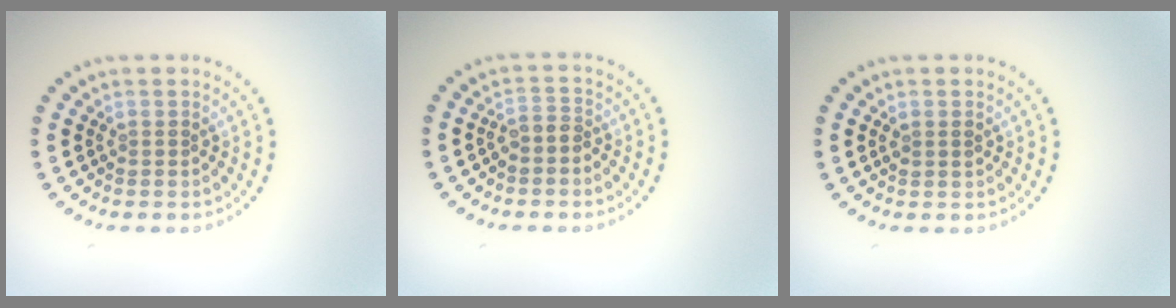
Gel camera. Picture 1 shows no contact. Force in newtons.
{"total": 1.6, "press": 1.3, "slide": 1.0}
{"total": 0.9, "press": 0.8, "slide": 0.3}